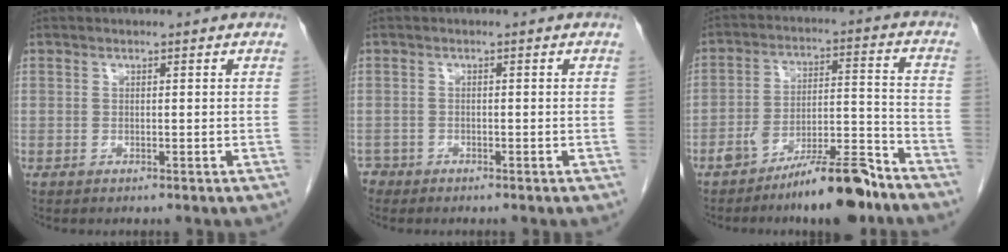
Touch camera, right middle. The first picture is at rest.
{"total": 1.3, "force": [-1.1, 0.6, -0.3], "torque": [0.003, 0.001, -0.019]}
{"total": 12.0, "force": [-9.3, 1.8, 7.4], "torque": [-0.116, 0.019, -0.153]}